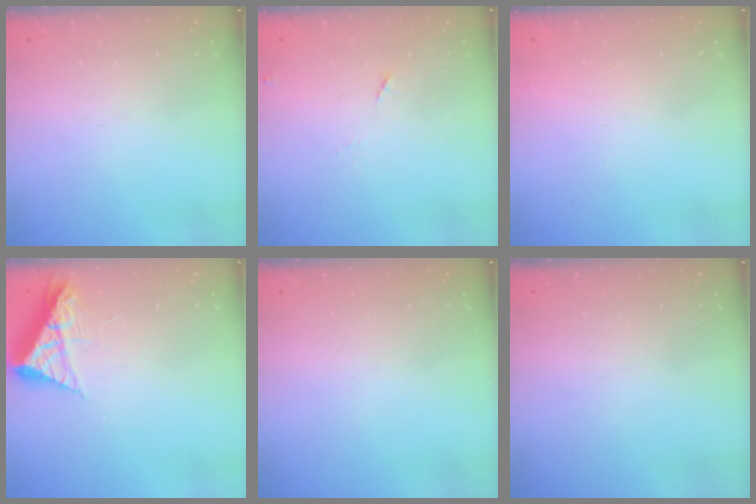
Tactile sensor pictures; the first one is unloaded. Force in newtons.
{"total": 7.4, "press": 7.4, "slide": 0.7}
{"total": 3.6, "press": 3.6, "slide": 0.1}
{"total": 8.1, "press": 8.1, "slide": 0.8}
{"total": 0.0}
{"total": 0.0}